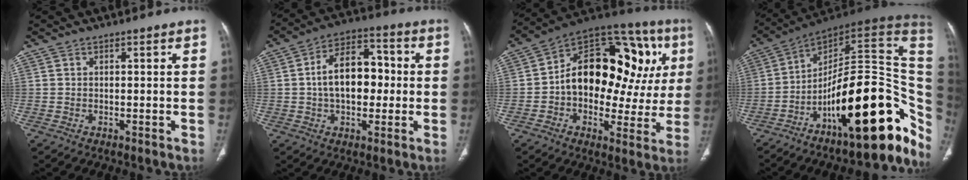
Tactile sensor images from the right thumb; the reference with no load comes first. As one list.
[{"total": 13.2, "force": [0.2, 8.2, 10.3], "torque": [-0.142, 0.031, -0.003]}, {"total": 25.2, "force": [3.5, 14.8, 20.1], "torque": [-0.240, 0.042, 0.044]}, {"total": 31.1, "force": [-9.0, 11.9, 27.3], "torque": [-0.297, 0.073, -0.129]}]